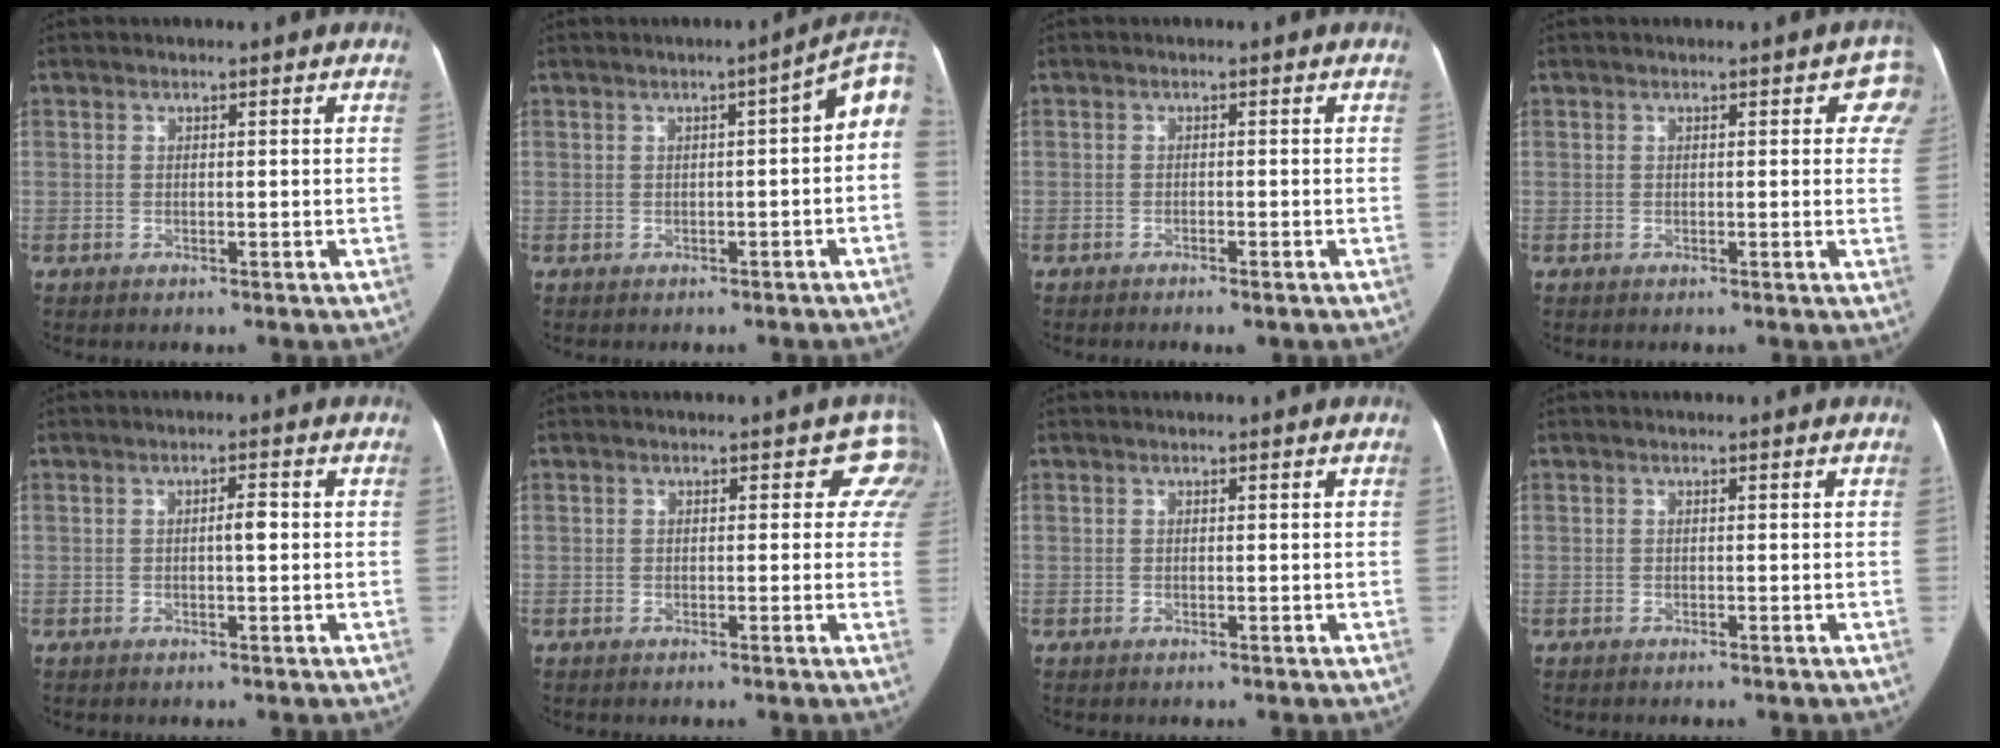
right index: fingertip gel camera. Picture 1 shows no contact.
{"total": 6.6, "force": [0.5, 1.3, 6.5], "torque": [-0.072, 0.027, -0.002]}
{"total": 1.9, "force": [-1.5, 0.2, 1.1], "torque": [-0.015, -0.005, -0.018]}
{"total": 4.5, "force": [2.5, 1.9, 3.3], "torque": [-0.019, 0.006, 0.013]}
{"total": 1.9, "force": [-0.1, 0.4, 1.9], "torque": [-0.031, 0.004, -0.003]}
{"total": 4.1, "force": [2.5, 3.0, 1.2], "torque": [0.023, -0.004, 0.000]}
{"total": 0.0}
{"total": 0.0}